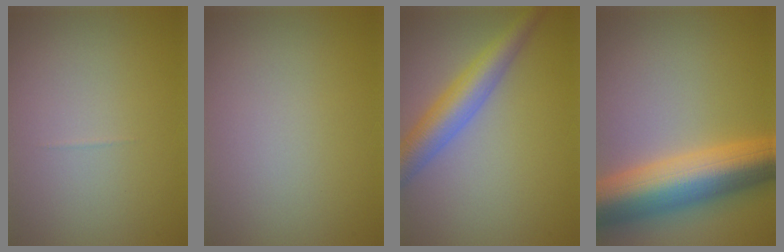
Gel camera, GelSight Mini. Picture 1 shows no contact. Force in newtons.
{"total": 0.0}
{"total": 4.9, "press": 4.9, "slide": 0.2}
{"total": 10.4, "press": 10.4, "slide": 0.1}